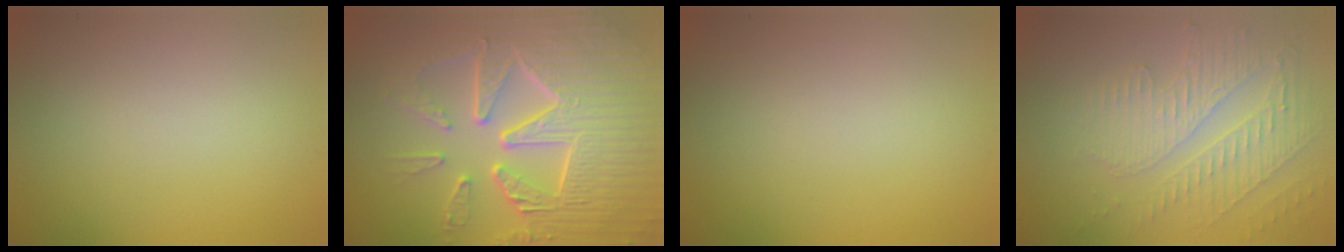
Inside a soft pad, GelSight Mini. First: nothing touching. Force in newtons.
{"total": 9.6, "press": 6.5, "slide": 7.1}
{"total": 0.0}
{"total": 4.3, "press": 3.1, "slide": 2.9}